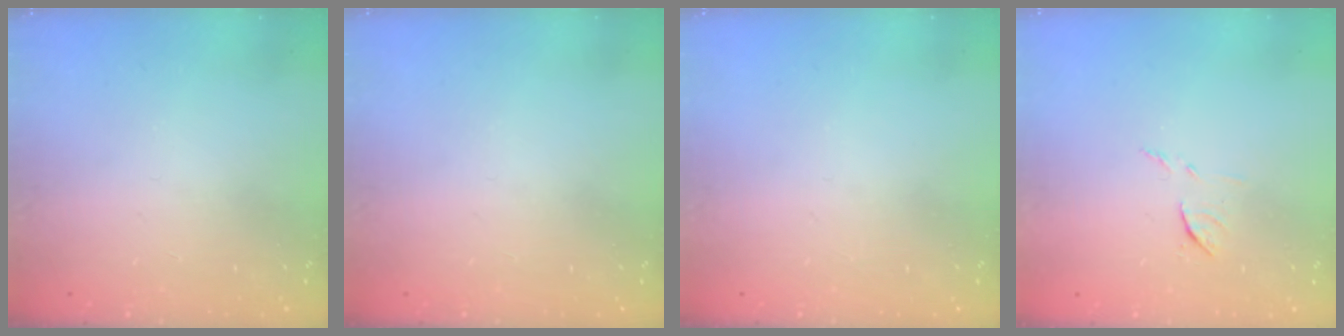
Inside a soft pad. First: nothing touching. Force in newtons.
{"total": 0.0}
{"total": 0.0}
{"total": 6.7, "press": 6.7, "slide": 0.5}